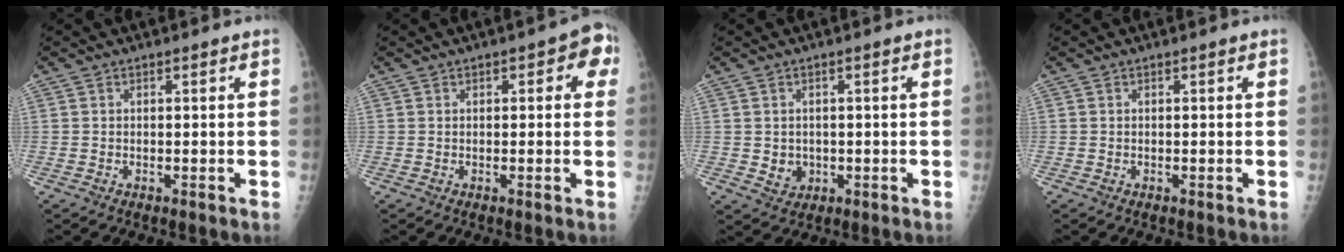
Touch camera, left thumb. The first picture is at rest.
{"total": 5.0, "force": [1.4, 2.4, 4.2], "torque": [-0.025, 0.007, 0.009]}
{"total": 3.2, "force": [-0.2, 2.9, 1.4], "torque": [-0.010, -0.001, 0.008]}
{"total": 0.0}